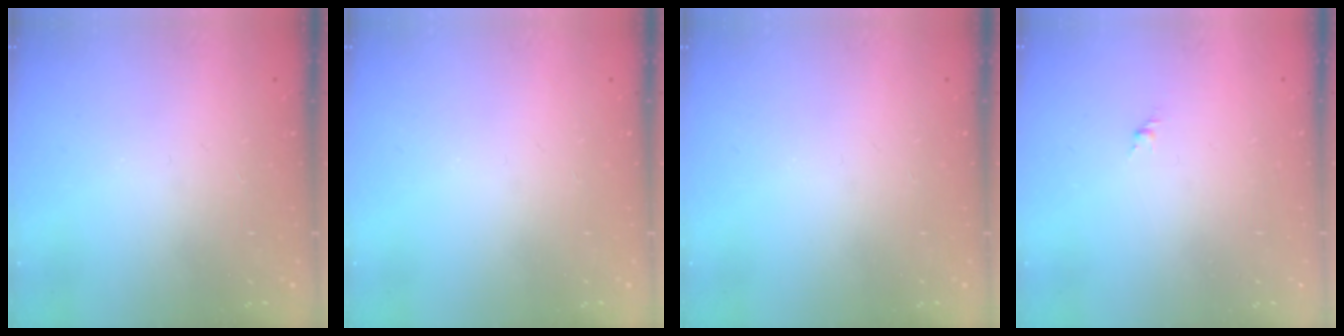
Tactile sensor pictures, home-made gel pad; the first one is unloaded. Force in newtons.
{"total": 0.0}
{"total": 0.0}
{"total": 1.6, "press": 1.5, "slide": 0.6}